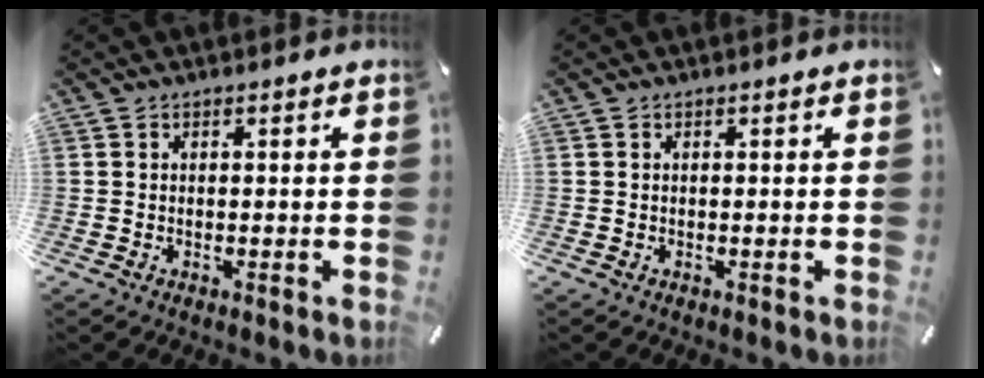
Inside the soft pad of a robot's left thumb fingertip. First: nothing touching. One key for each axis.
{"total": 0.0}